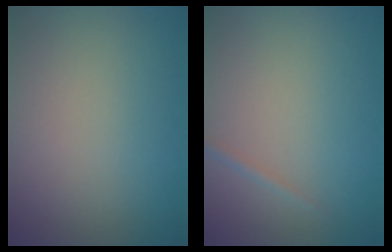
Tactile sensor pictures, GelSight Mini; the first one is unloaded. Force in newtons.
{"total": 0.7, "press": 0.7, "slide": 0.0}